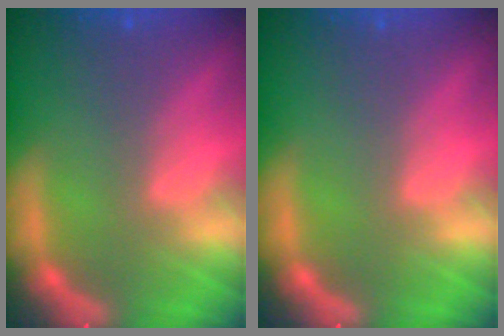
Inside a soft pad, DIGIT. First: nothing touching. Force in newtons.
{"total": 0.0}